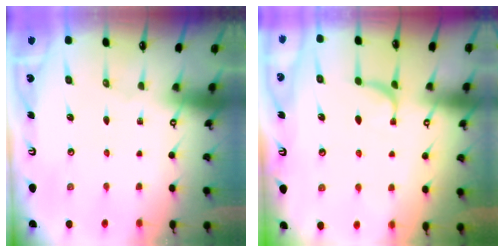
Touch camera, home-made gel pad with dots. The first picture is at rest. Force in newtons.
{"total": 2.2, "press": 2.2, "slide": 0.4}